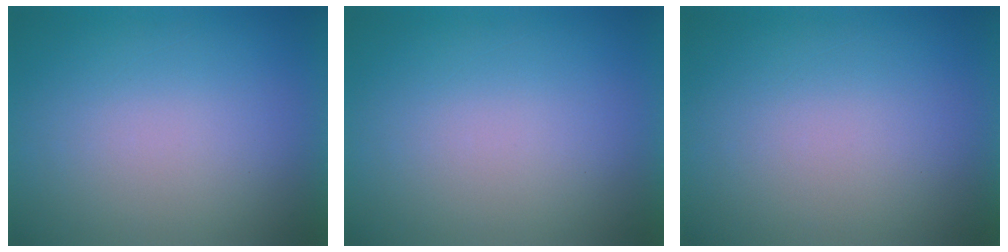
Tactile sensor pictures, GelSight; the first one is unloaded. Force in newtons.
{"total": 1.0}
{"total": 0.0}